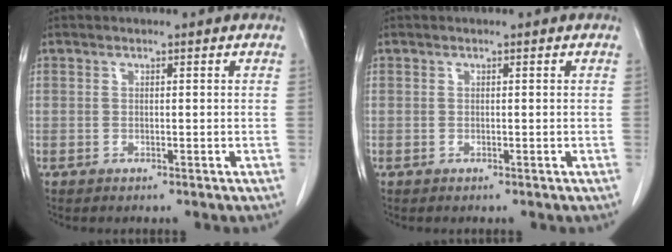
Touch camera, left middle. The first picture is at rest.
{"total": 0.0}